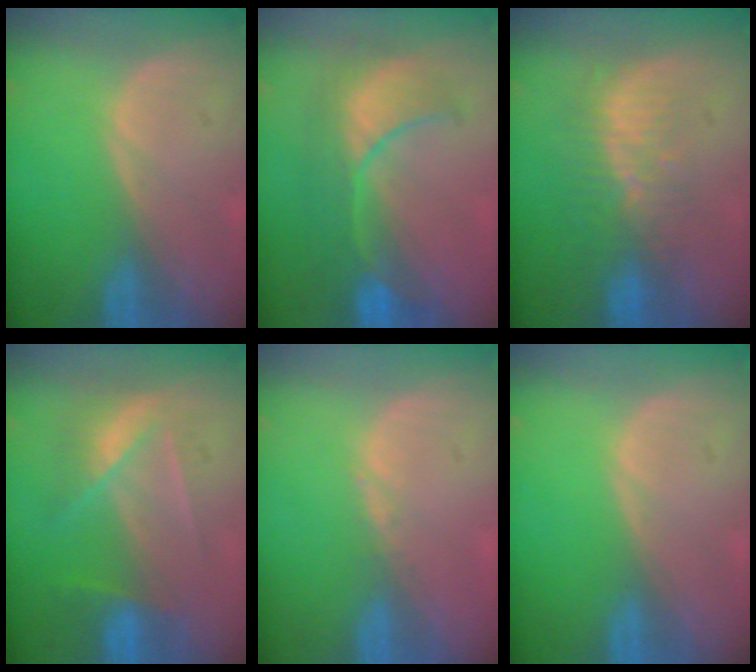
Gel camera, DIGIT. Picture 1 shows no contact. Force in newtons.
{"total": 8.7, "press": 8.6, "slide": 1.5}
{"total": 8.1, "press": 7.0, "slide": 4.0}
{"total": 7.3, "press": 6.4, "slide": 3.5}
{"total": 0.6, "press": 0.5, "slide": 0.3}
{"total": 0.0}